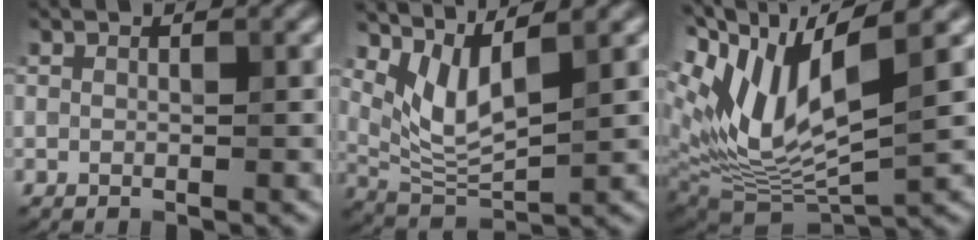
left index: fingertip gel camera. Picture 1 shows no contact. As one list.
[{"total": 4.7, "force": [2.7, 1.5, 3.6], "torque": [-0.082, -0.015, 0.062]}, {"total": 11.7, "force": [3.6, 4.5, 10.2], "torque": [-0.209, -0.010, 0.068]}]